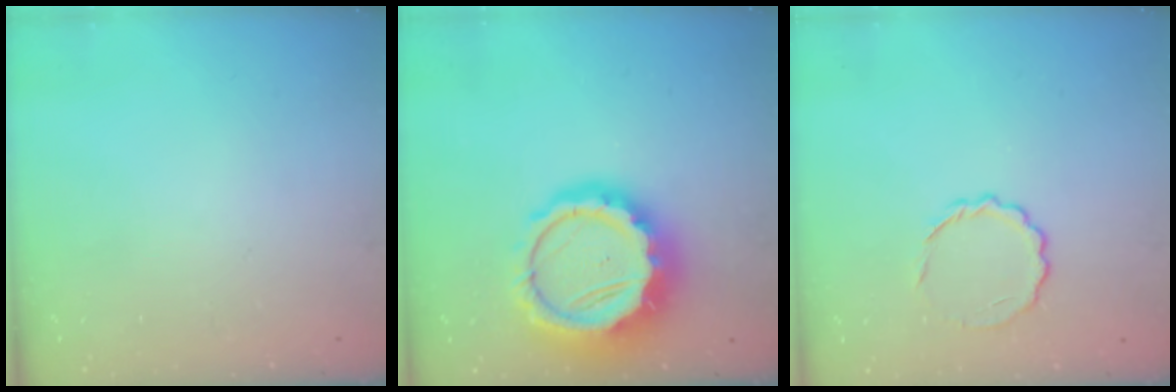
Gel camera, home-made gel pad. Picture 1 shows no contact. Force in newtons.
{"total": 17.7, "press": 17.4, "slide": 3.4}
{"total": 5.5, "press": 5.3, "slide": 1.6}